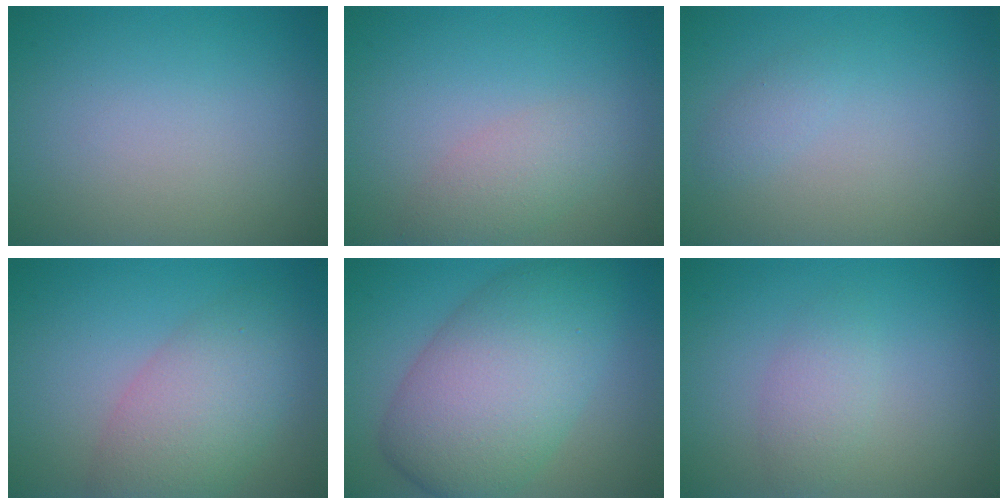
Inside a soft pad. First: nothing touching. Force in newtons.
{"total": 2.3, "press": 2.3, "slide": 0.1}
{"total": 0.9, "press": 0.9, "slide": 0.0}
{"total": 5.9, "press": 5.9, "slide": 0.4}
{"total": 9.8, "press": 9.8, "slide": 0.1}
{"total": 1.9, "press": 1.9, "slide": 0.1}